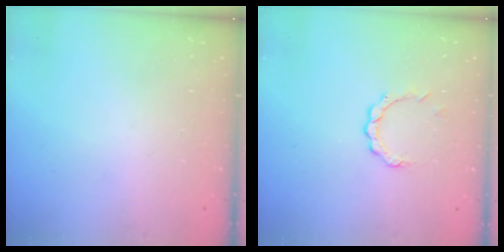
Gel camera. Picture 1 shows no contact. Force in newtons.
{"total": 4.9, "press": 4.8, "slide": 0.5}